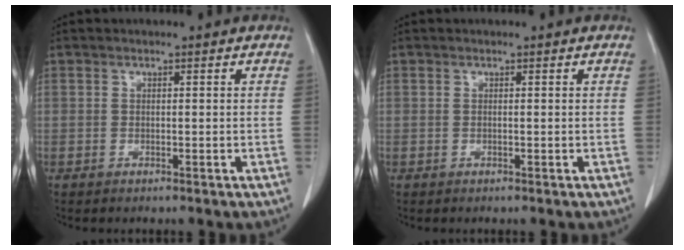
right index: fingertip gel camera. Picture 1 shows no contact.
{"total": 0.0}